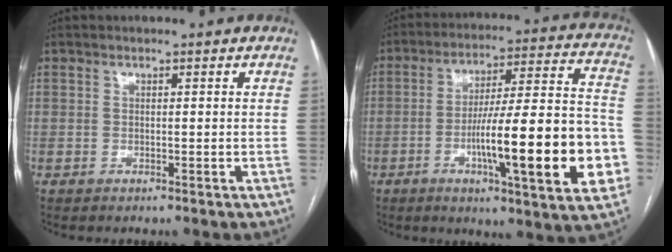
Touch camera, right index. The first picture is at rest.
{"total": 22.3, "force": [-5.9, 2.4, 21.3], "torque": [-0.274, 0.009, -0.083]}